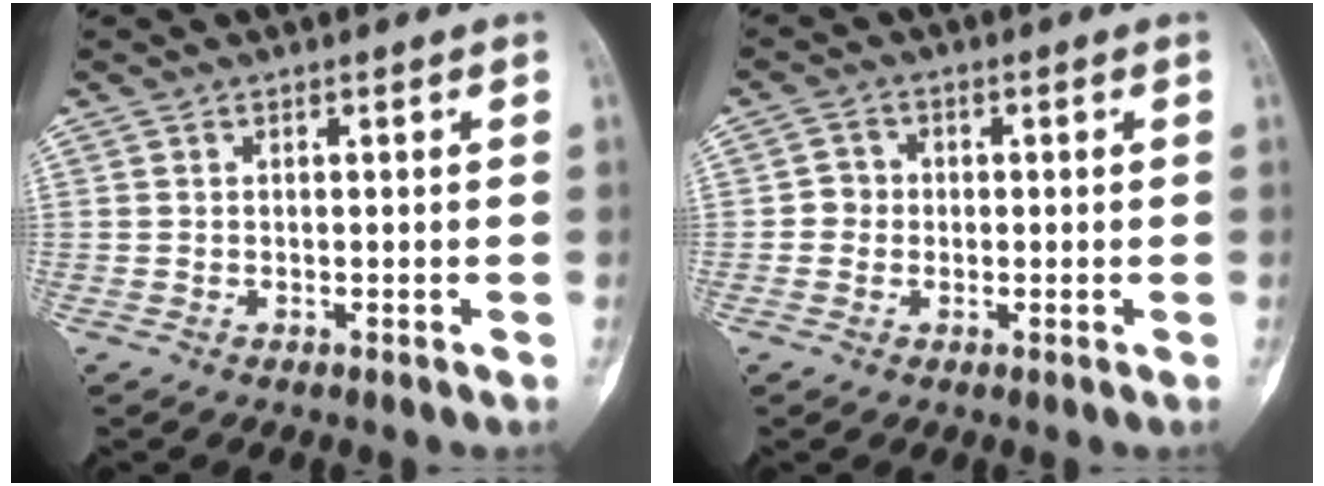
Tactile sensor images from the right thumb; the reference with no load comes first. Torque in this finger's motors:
{"motor_torque": [-0.17, 0.05, 0.15, -0.10, -0.07]}